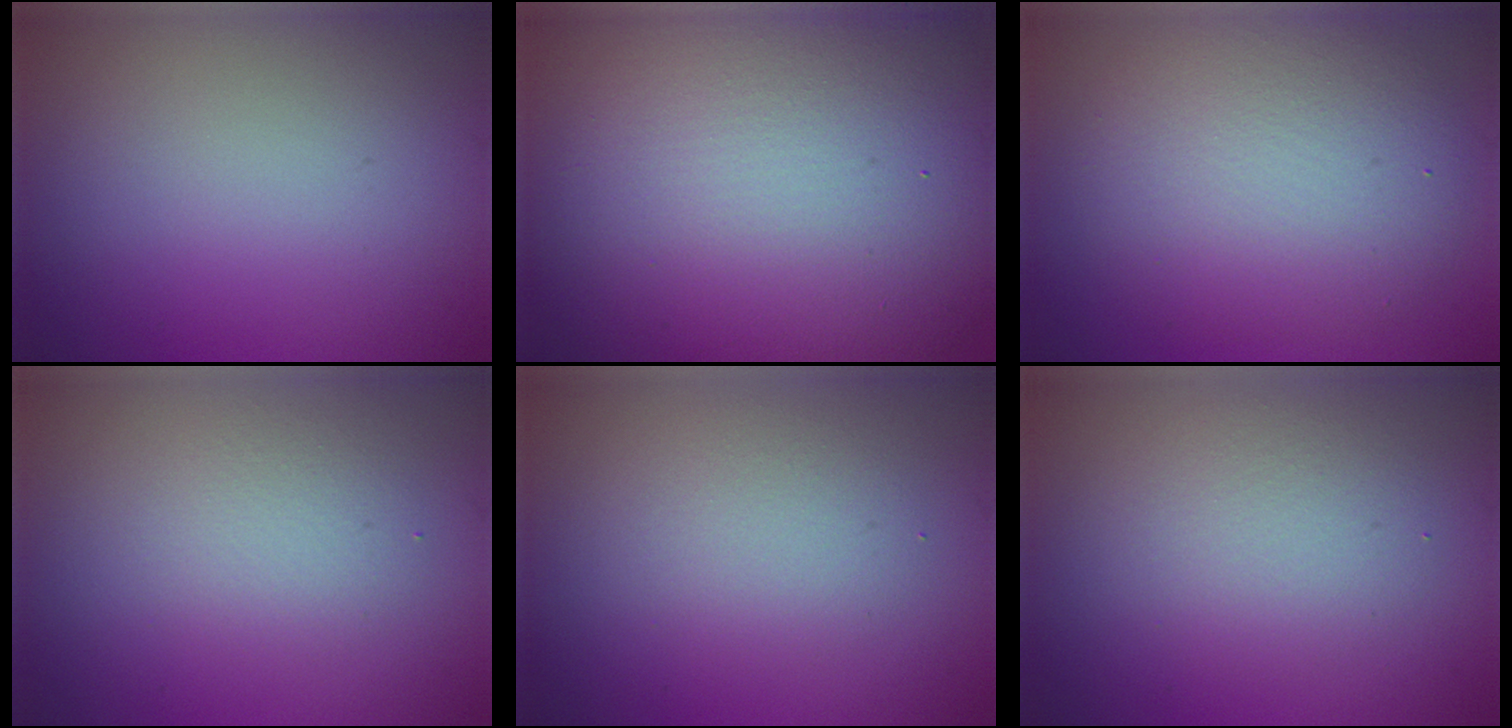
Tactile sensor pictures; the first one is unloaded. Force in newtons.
{"total": 21.4, "press": 21.3, "slide": 1.1}
{"total": 6.9, "press": 6.9, "slide": 0.3}
{"total": 2.2, "press": 2.2, "slide": 0.1}
{"total": 2.6, "press": 2.6, "slide": 0.1}
{"total": 3.0, "press": 3.0, "slide": 0.2}